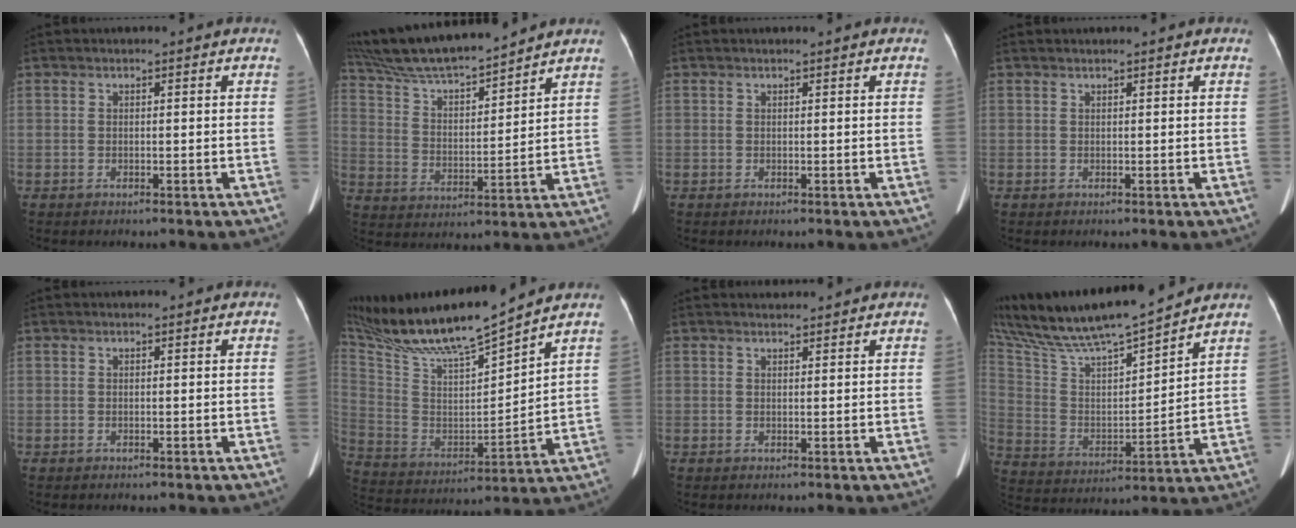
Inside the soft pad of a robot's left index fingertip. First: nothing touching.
{"total": 16.0, "force": [14.5, 1.2, 6.6], "torque": [-0.129, 0.016, 0.262]}
{"total": 0.5, "force": [0.5, 0.0, 0.2], "torque": [-0.003, 0.008, 0.009]}
{"total": 0.6, "force": [0.6, 0.0, 0.2], "torque": [-0.007, 0.012, 0.013]}
{"total": 0.0}
{"total": 19.7, "force": [17.4, 0.3, 9.2], "torque": [-0.183, -0.003, 0.319]}
{"total": 1.5, "force": [1.4, 0.2, 0.0], "torque": [-0.009, 0.012, 0.027]}
{"total": 22.3, "force": [19.5, 1.9, 10.7], "torque": [-0.214, 0.014, 0.342]}